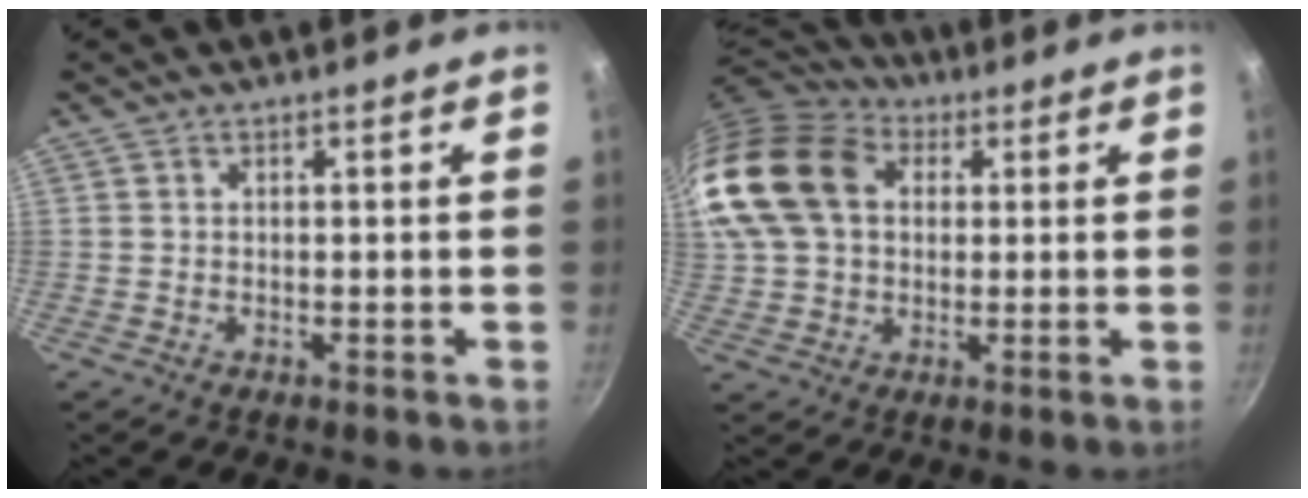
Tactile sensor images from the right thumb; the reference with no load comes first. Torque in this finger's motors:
{"motor_torque": [0.95, 4.06, 2.26, -0.25, 0.26]}